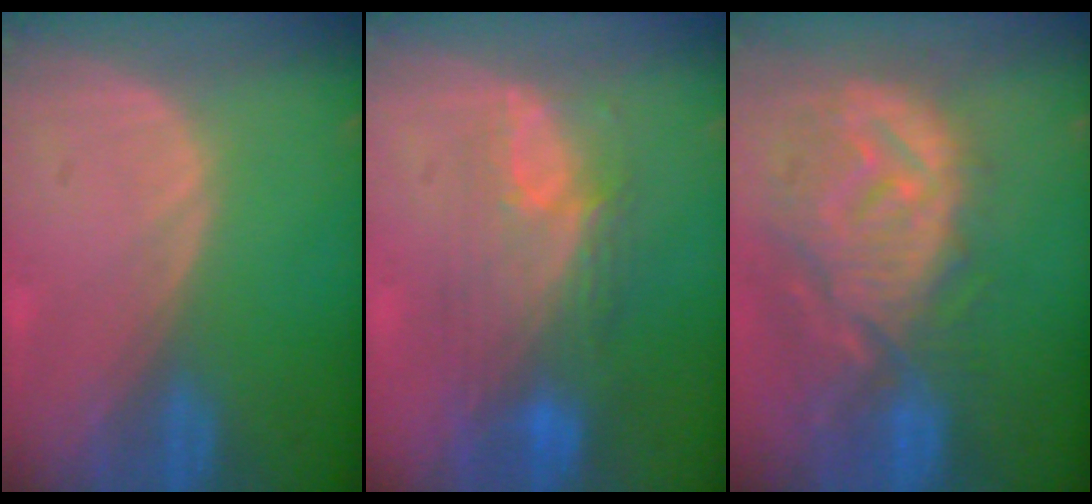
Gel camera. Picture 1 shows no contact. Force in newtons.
{"total": 9.2, "press": 8.2, "slide": 4.3}
{"total": 12.5, "press": 11.1, "slide": 5.7}